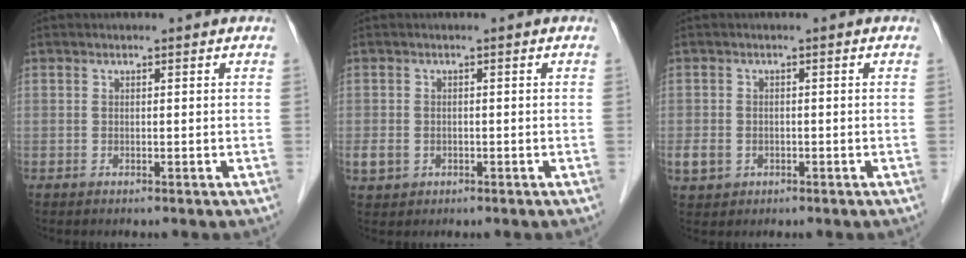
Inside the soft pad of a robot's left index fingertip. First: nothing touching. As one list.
[{"total": 2.6, "force": [-0.7, 2.2, 1.2], "torque": [-0.027, 0.003, -0.001]}, {"total": 3.6, "force": [-1.3, 3.1, 1.5], "torque": [-0.036, 0.003, -0.011]}]